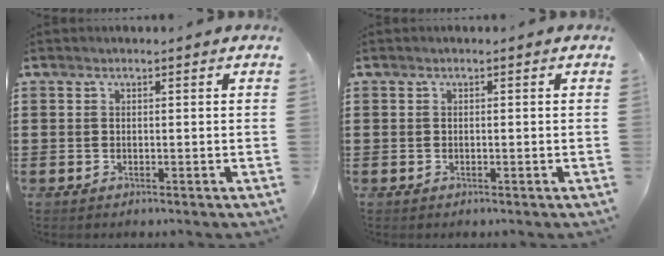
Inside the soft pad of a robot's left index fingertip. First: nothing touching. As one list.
[{"total": 0.0}]